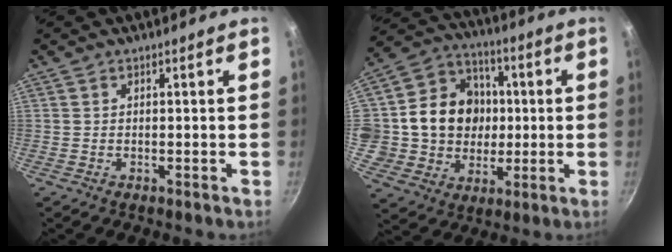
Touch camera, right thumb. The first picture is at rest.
{"total": 17.1, "force": [1.0, 15.3, 7.5], "torque": [-0.099, 0.023, 0.015]}